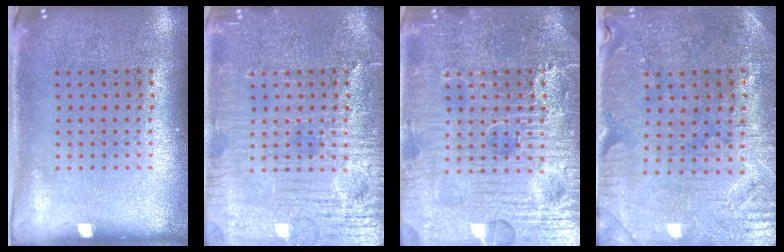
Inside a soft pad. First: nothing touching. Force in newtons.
{"total": 5.3, "press": 5.3, "slide": 0.7}
{"total": 7.2, "press": 7.2, "slide": 0.7}
{"total": 0.8, "press": 0.6, "slide": 0.5}